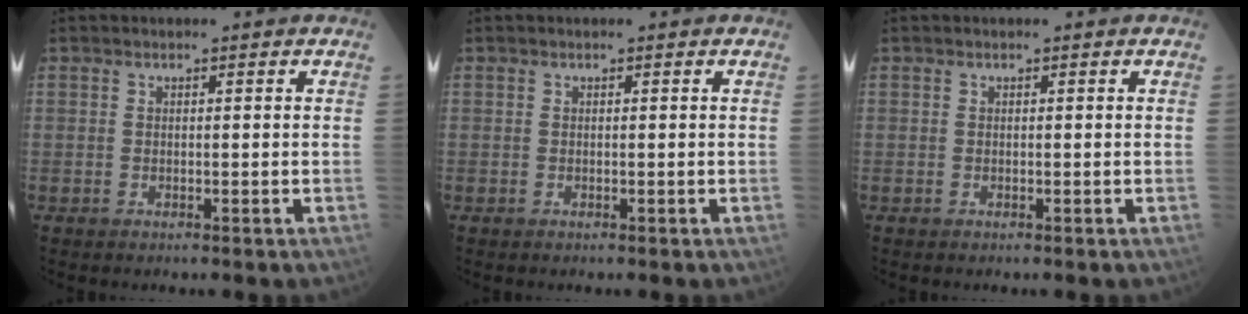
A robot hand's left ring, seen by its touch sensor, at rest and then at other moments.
{"total": 0.0}
{"total": 0.0}